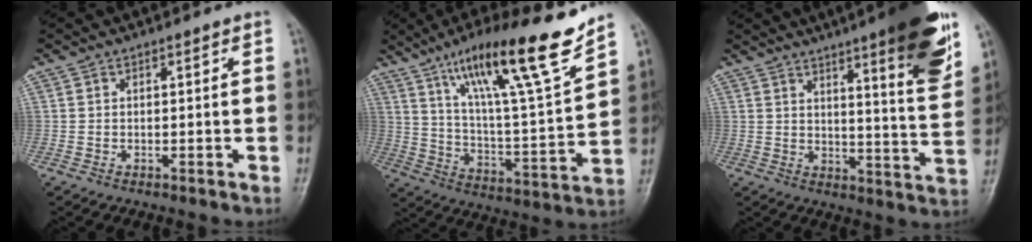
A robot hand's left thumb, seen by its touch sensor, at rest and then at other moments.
{"total": 21.6, "force": [14.9, 2.1, 15.5], "torque": [-0.229, -0.067, 0.253]}
{"total": 17.2, "force": [9.8, 2.6, 13.9], "torque": [-0.164, -0.053, 0.138]}